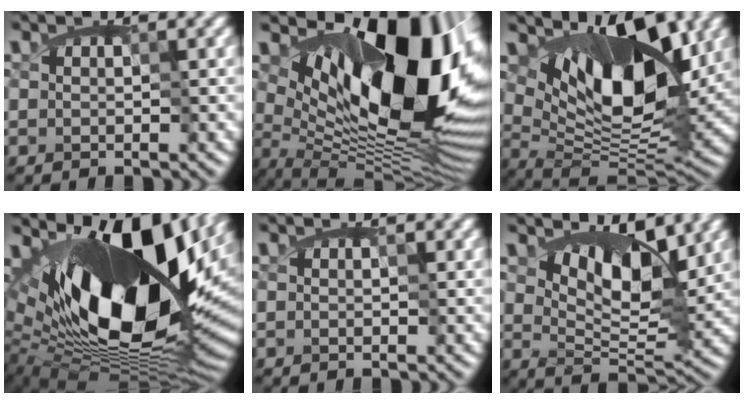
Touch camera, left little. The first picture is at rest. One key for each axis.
{"total": 16.1, "fx": 3.3, "fy": 8.3, "fz": 13.4, "tx": -0.207, "ty": -0.013, "tz": 0.059}
{"total": 11.5, "fx": 4.5, "fy": 5.3, "fz": 9.2, "tx": -0.142, "ty": -0.003, "tz": 0.075}
{"total": 17.7, "fx": 3.6, "fy": 9.2, "fz": 14.7, "tx": -0.249, "ty": -0.008, "tz": 0.070}
{"total": 0.0}
{"total": 6.9, "fx": 2.3, "fy": 3.4, "fz": 5.6, "tx": -0.102, "ty": -0.014, "tz": 0.043}